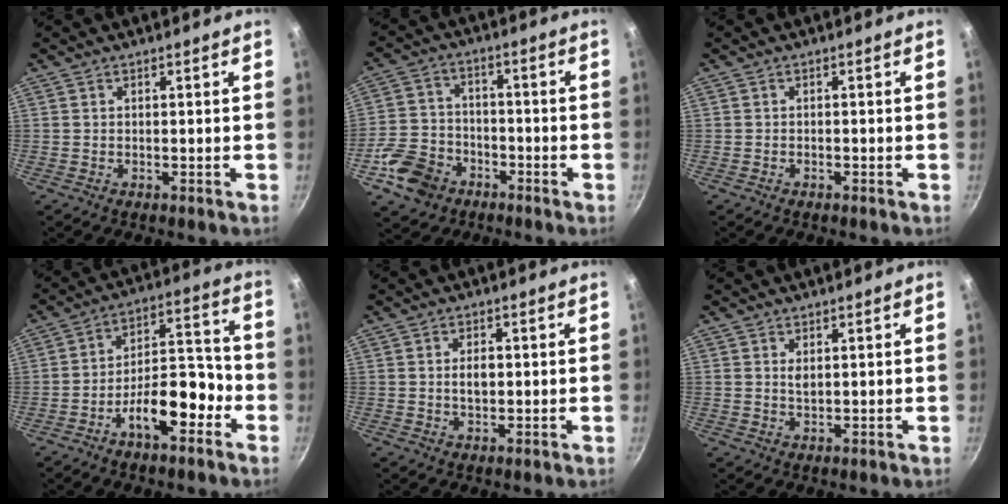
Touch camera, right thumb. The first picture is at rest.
{"total": 10.8, "force": [-5.4, 8.0, 4.7], "torque": [-0.076, 0.038, -0.107]}
{"total": 0.6, "force": [-0.4, 0.3, 0.2], "torque": [-0.010, 0.007, -0.008]}
{"total": 13.2, "force": [-6.4, 6.0, 9.8], "torque": [-0.120, 0.068, -0.106]}
{"total": 3.2, "force": [0.1, 1.9, 2.6], "torque": [-0.035, 0.005, 0.000]}
{"total": 1.6, "force": [0.6, 0.8, 1.3], "torque": [-0.024, -0.001, 0.012]}